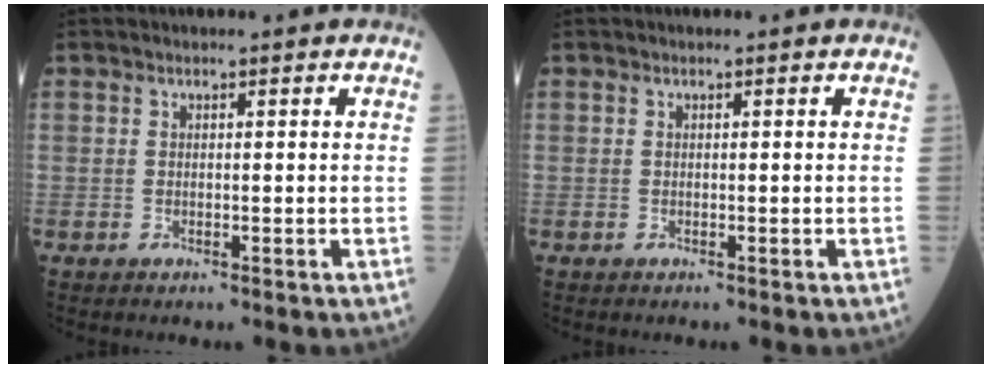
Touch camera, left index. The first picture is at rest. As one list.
[{"total": 0.0}]